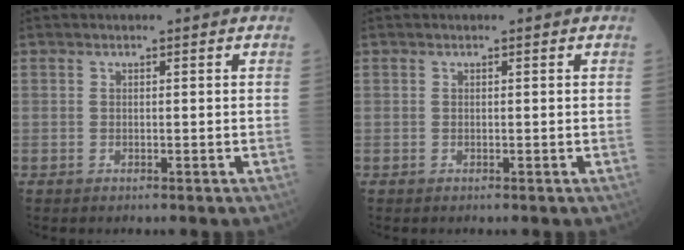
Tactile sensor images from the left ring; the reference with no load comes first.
{"total": 0.0}